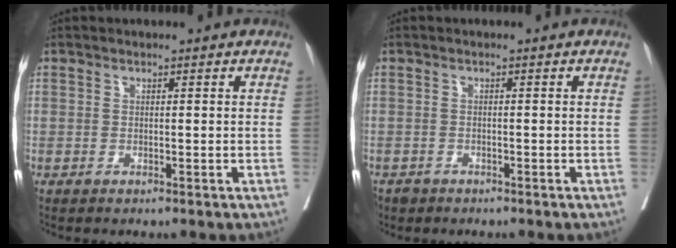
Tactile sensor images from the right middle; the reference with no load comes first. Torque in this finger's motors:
{"motor_torque": [-0.13, -0.46, 0.07, 0.05]}